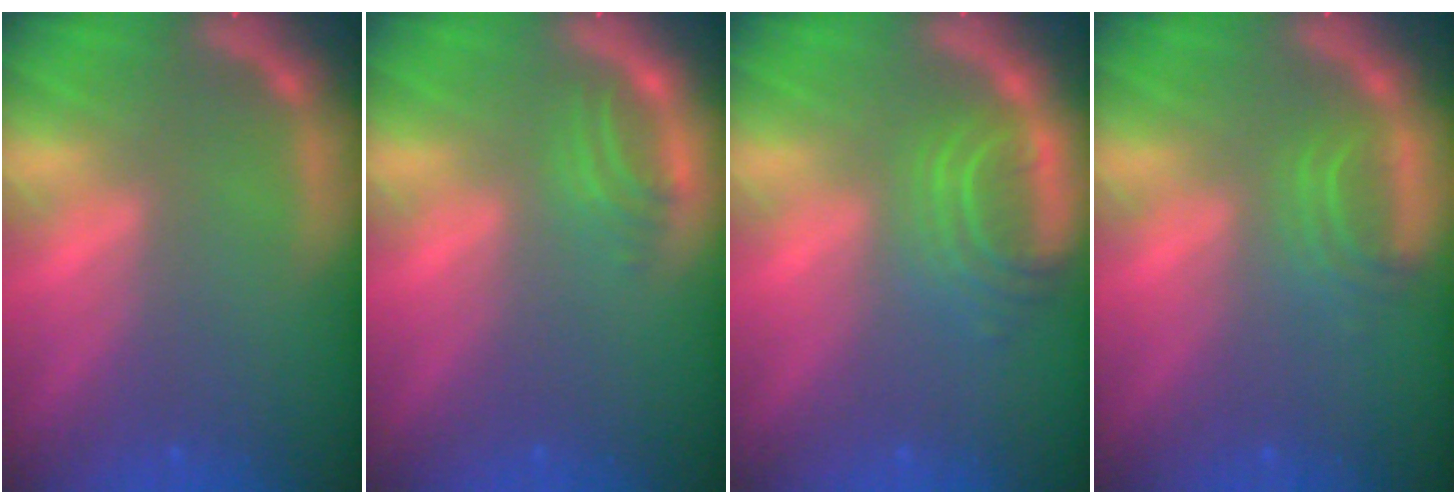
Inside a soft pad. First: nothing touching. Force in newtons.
{"total": 2.0}
{"total": 4.5}
{"total": 2.5}